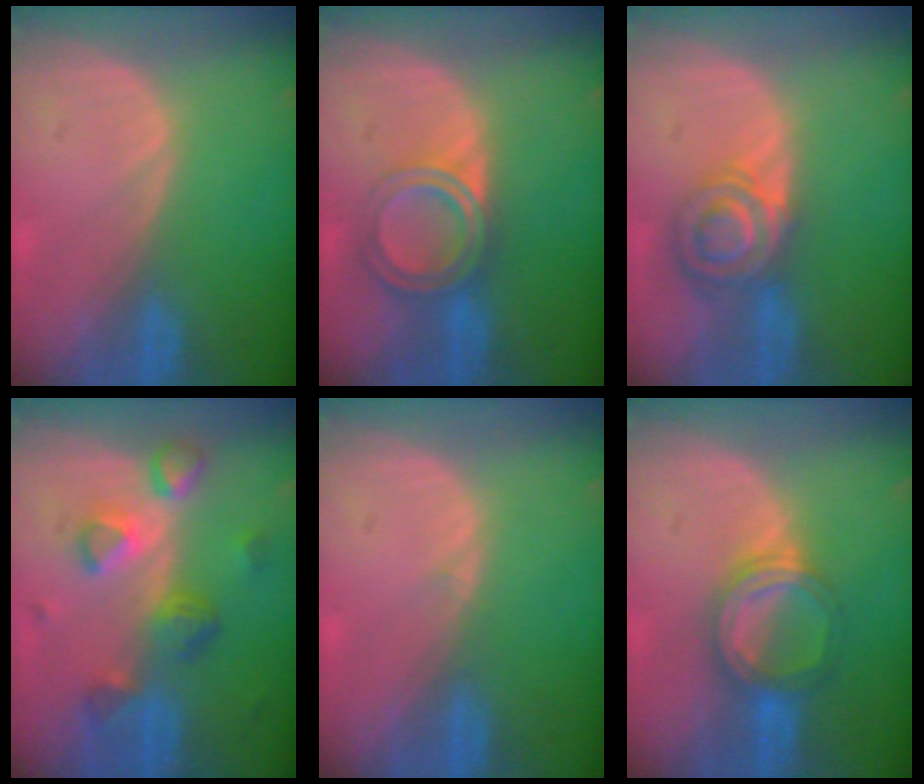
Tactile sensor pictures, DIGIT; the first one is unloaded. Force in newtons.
{"total": 6.4, "press": 5.4, "slide": 3.4}
{"total": 7.2, "press": 6.0, "slide": 3.9}
{"total": 7.8, "press": 6.9, "slide": 3.7}
{"total": 0.6, "press": 0.2, "slide": 0.5}
{"total": 5.9, "press": 5.5, "slide": 2.0}